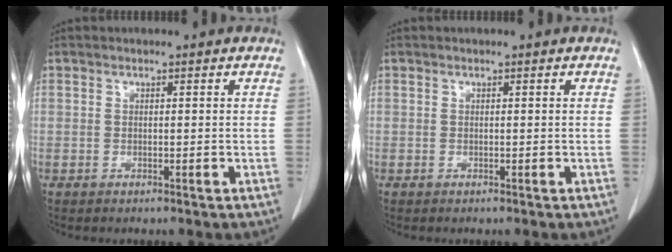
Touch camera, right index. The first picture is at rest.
{"total": 0.0}